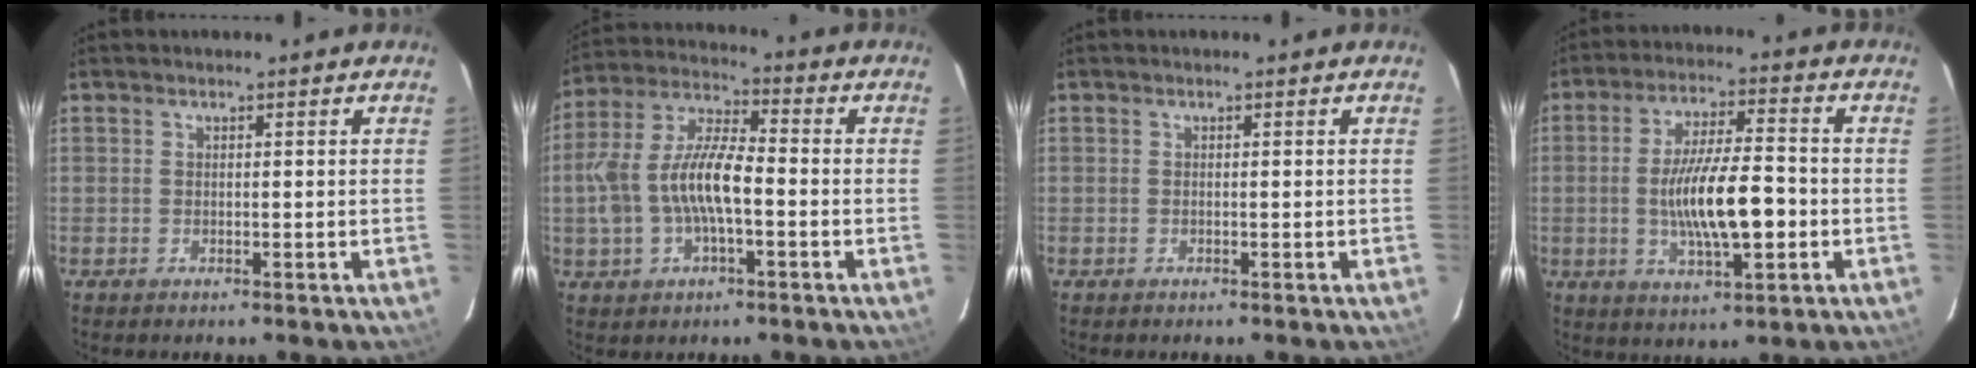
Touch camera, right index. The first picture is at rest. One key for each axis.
{"total": 13.1, "fx": -2.2, "fy": 5.4, "fz": 11.7, "tx": -0.247, "ty": 0.012, "tz": -0.039}
{"total": 0.0}
{"total": 12.9, "fx": -2.3, "fy": 3.4, "fz": 12.3, "tx": -0.226, "ty": -0.007, "tz": -0.035}